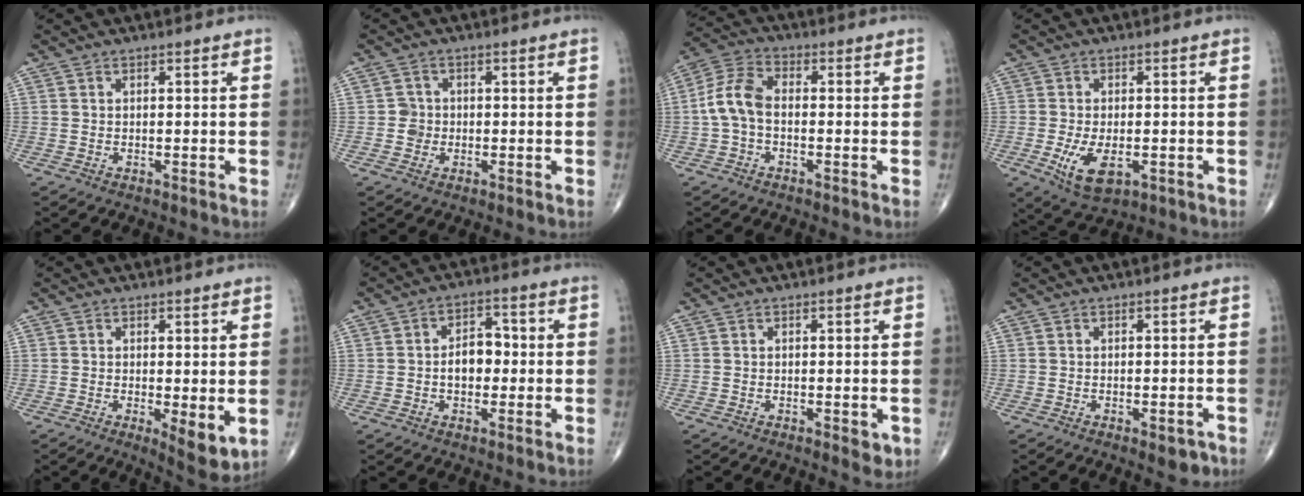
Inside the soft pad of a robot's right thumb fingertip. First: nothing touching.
{"total": 2.3, "force": [-0.4, 2.2, 0.4], "torque": [0.008, 0.008, -0.009]}
{"total": 7.5, "force": [-0.9, 4.5, 5.9], "torque": [-0.122, 0.024, -0.028]}
{"total": 7.5, "force": [-2.2, 3.9, 6.1], "torque": [-0.109, -0.009, -0.028]}
{"total": 5.9, "force": [-0.7, 2.0, 5.5], "torque": [-0.073, -0.017, -0.007]}
{"total": 6.1, "force": [-0.5, 4.1, 4.5], "torque": [-0.052, 0.019, -0.014]}
{"total": 2.3, "force": [-0.6, 1.1, 2.0], "torque": [-0.015, -0.003, -0.006]}
{"total": 2.9, "force": [-1.4, 1.2, 2.2], "torque": [-0.017, 0.005, -0.013]}